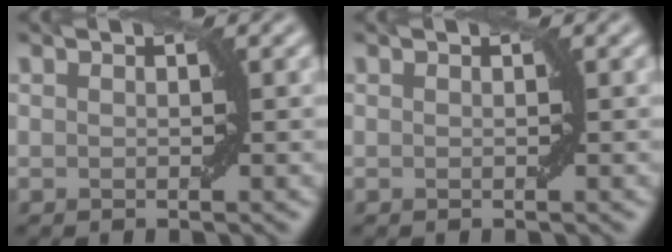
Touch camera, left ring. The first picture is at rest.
{"total": 0.0}